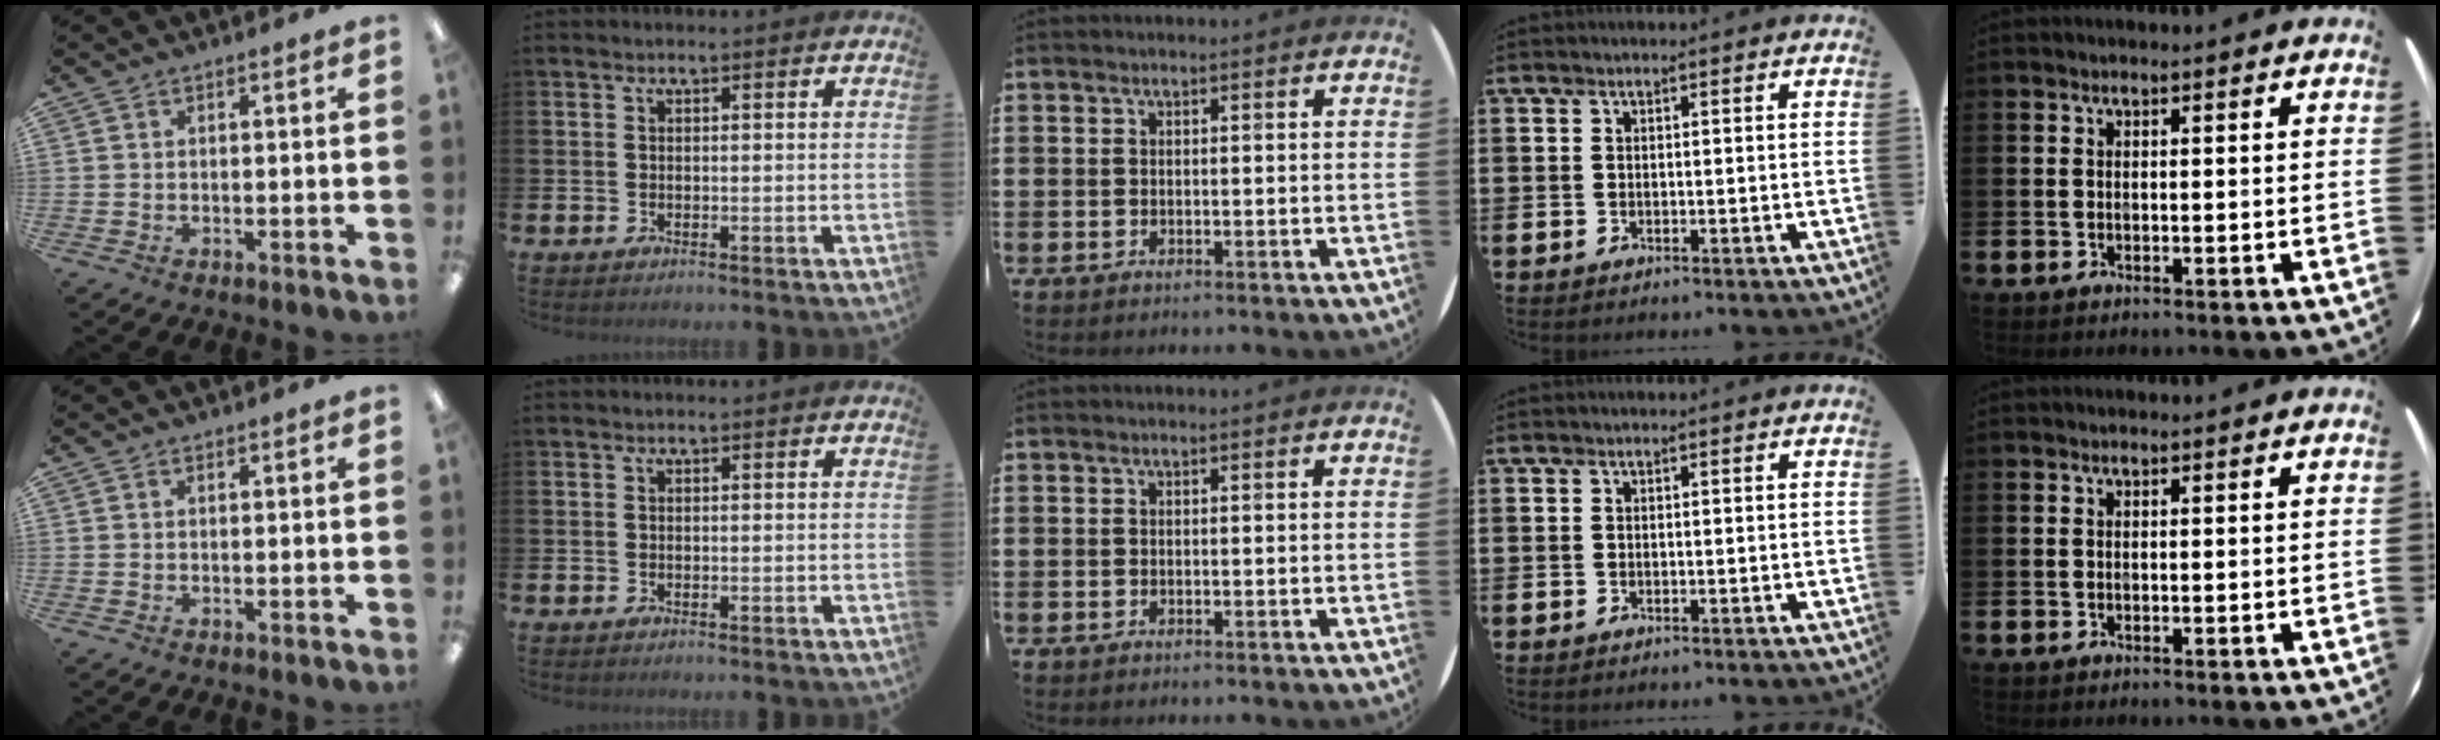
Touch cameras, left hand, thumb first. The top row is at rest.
{}